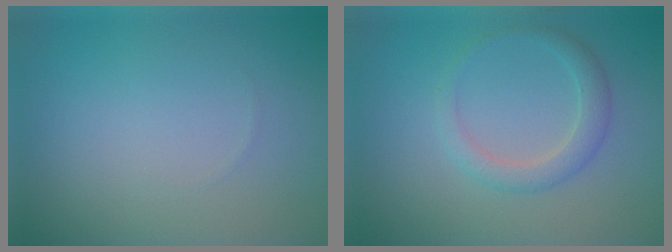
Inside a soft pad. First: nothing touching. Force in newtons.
{"total": 2.4, "press": 2.4, "slide": 0.1}